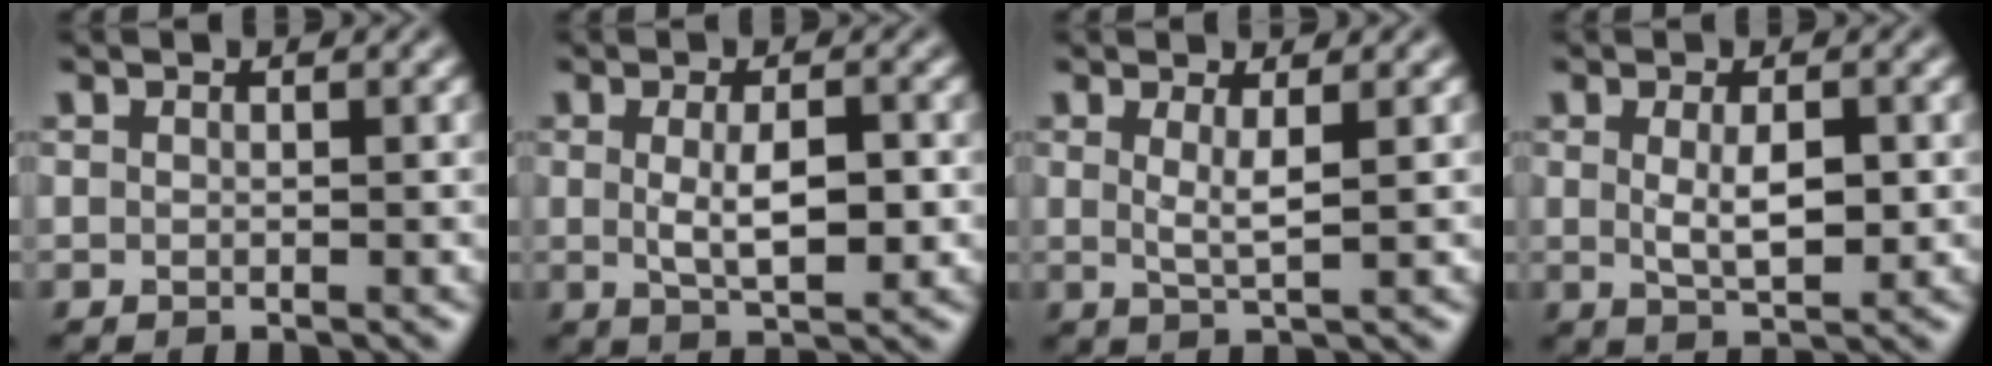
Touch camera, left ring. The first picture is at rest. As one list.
[{"total": 4.2, "force": [0.0, 1.5, 4.0], "torque": [-0.075, -0.004, 0.002]}, {"total": 2.0, "force": [0.6, 0.4, 1.9], "torque": [-0.035, -0.008, 0.010]}, {"total": 3.4, "force": [0.2, 1.3, 3.1], "torque": [-0.062, -0.006, 0.008]}]